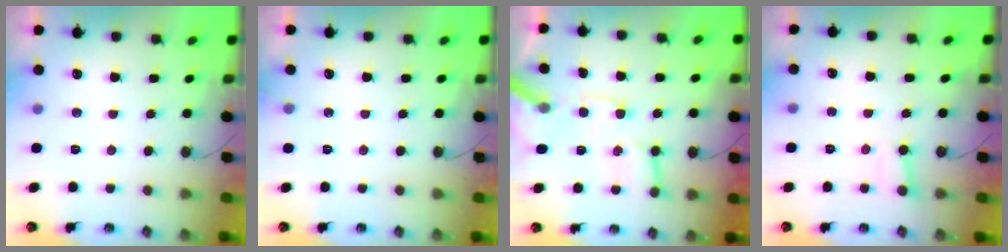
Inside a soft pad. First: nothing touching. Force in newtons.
{"total": 4.2, "press": 4.2, "slide": 0.3}
{"total": 15.9, "press": 15.7, "slide": 2.6}
{"total": 2.6, "press": 2.6, "slide": 0.2}